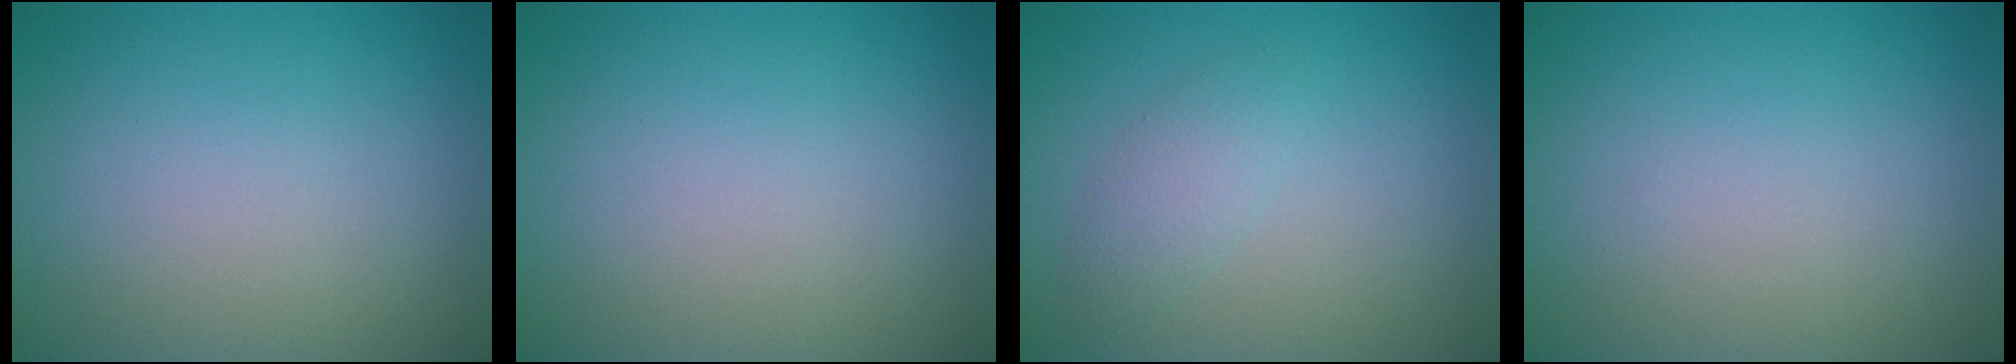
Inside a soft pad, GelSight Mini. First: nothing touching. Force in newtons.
{"total": 0.0}
{"total": 1.8, "press": 1.8, "slide": 0.1}
{"total": 0.0}